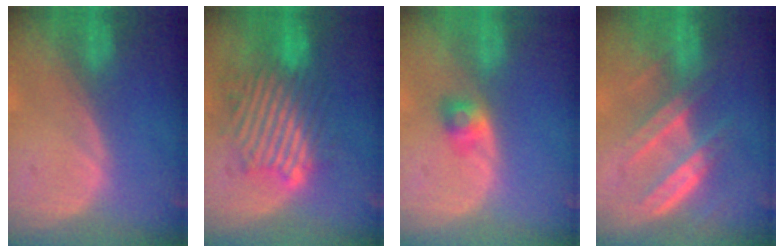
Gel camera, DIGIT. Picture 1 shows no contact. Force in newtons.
{"total": 9.8, "press": 9.5, "slide": 2.1}
{"total": 2.7, "press": 2.4, "slide": 1.1}
{"total": 6.6, "press": 6.4, "slide": 1.7}